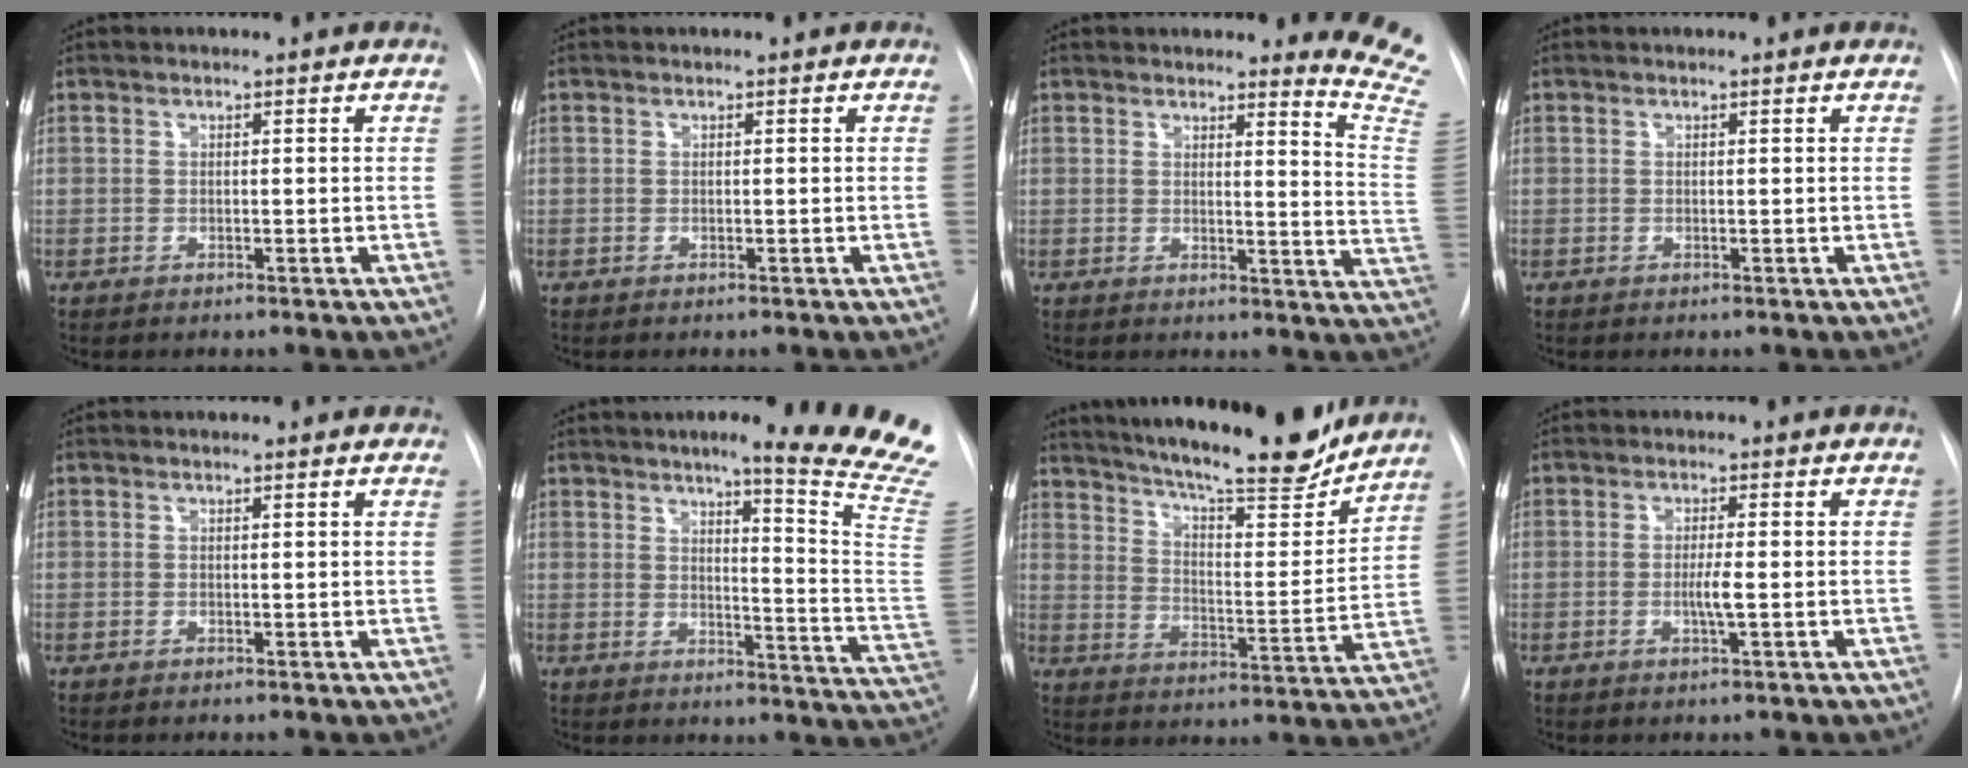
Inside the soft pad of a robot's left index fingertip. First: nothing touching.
{"total": 0.0}
{"total": 9.5, "force": [9.2, -1.0, 2.0], "torque": [-0.009, -0.133, 0.069]}
{"total": 0.0}
{"total": 1.7, "force": [1.4, 0.5, 0.7], "torque": [-0.011, 0.000, 0.004]}
{"total": 20.8, "force": [17.2, -1.8, 11.5], "torque": [-0.129, -0.125, 0.195]}
{"total": 22.2, "force": [19.5, 3.2, 10.2], "torque": [-0.168, -0.035, 0.272]}
{"total": 2.6, "force": [-1.0, -0.2, 2.4], "torque": [-0.045, -0.009, -0.017]}